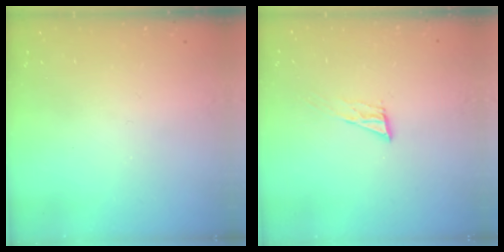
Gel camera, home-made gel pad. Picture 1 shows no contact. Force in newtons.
{"total": 6.4, "press": 6.4, "slide": 1.0}